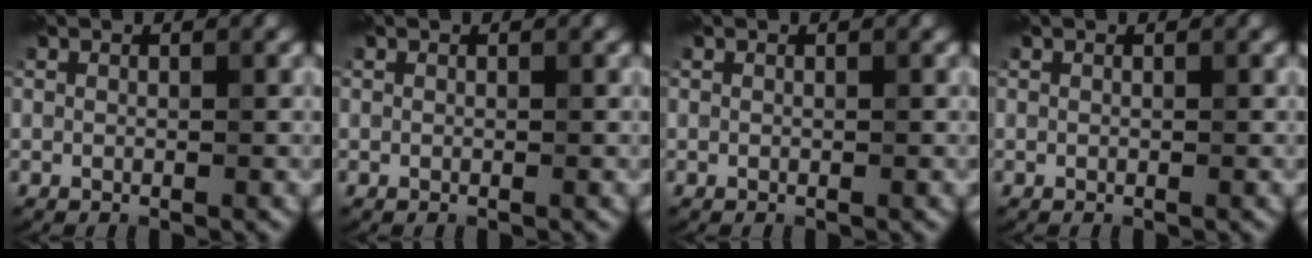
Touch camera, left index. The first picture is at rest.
{"total": 0.0}
{"total": 0.0}
{"total": 0.0}